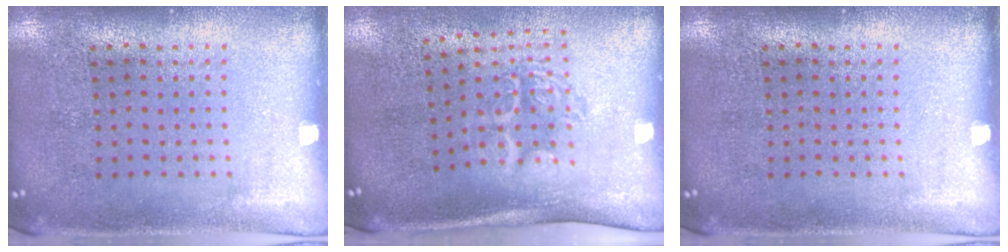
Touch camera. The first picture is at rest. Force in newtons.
{"total": 1.8, "press": 1.3, "slide": 1.3}
{"total": 0.0}